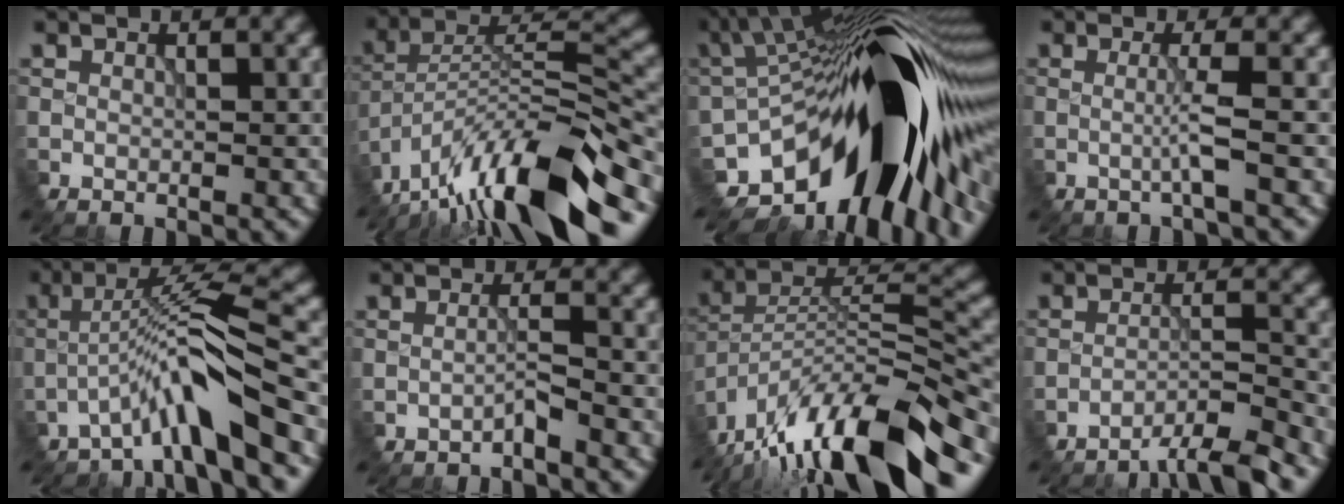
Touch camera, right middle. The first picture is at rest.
{"total": 15.4, "force": [-11.1, 3.8, 10.0], "torque": [-0.180, 0.025, -0.195]}
{"total": 20.0, "force": [-5.8, 8.4, 17.3], "torque": [-0.267, -0.026, -0.104]}
{"total": 2.2, "force": [-0.5, 0.0, 2.1], "torque": [-0.045, -0.004, -0.014]}
{"total": 6.5, "force": [-3.9, 0.4, 5.2], "torque": [-0.092, 0.021, -0.076]}
{"total": 1.3, "force": [-1.0, -0.2, 0.8], "torque": [-0.015, 0.010, -0.022]}
{"total": 16.5, "force": [-11.8, 4.6, 10.6], "torque": [-0.200, 0.018, -0.201]}
{"total": 5.0, "force": [-4.3, 0.4, 2.6], "torque": [-0.036, 0.008, -0.074]}